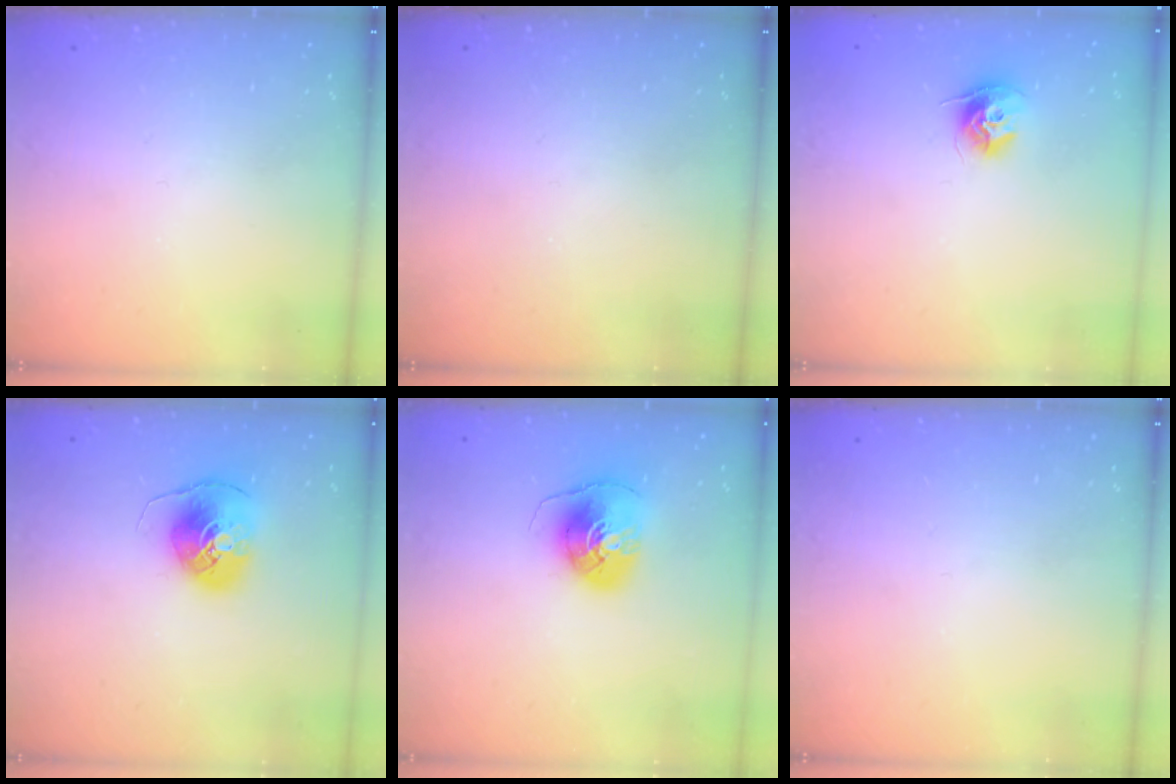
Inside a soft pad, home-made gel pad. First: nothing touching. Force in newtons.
{"total": 0.0}
{"total": 9.7, "press": 9.7, "slide": 0.5}
{"total": 8.1, "press": 8.0, "slide": 1.2}
{"total": 8.2, "press": 8.1, "slide": 0.8}
{"total": 0.0}